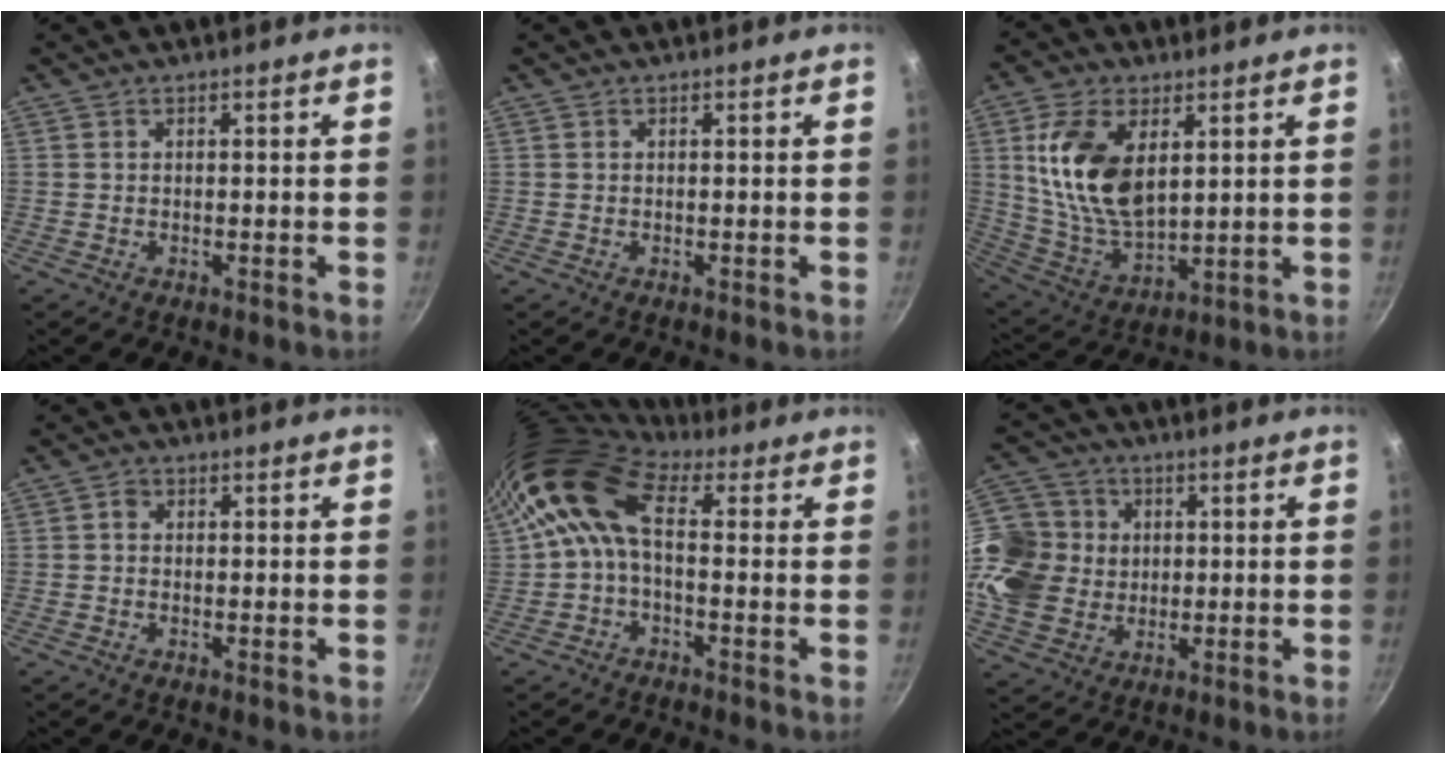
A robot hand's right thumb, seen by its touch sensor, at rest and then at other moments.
{"total": 0.0}
{"total": 16.3, "force": [4.5, 9.2, 12.6], "torque": [-0.229, -0.026, 0.099]}
{"total": 1.5, "force": [0.1, 1.2, 0.8], "torque": [-0.011, 0.003, -0.004]}
{"total": 10.9, "force": [2.4, 5.9, 8.9], "torque": [-0.161, 0.019, 0.028]}
{"total": 17.5, "force": [2.2, 15.3, 8.1], "torque": [-0.166, 0.016, 0.042]}